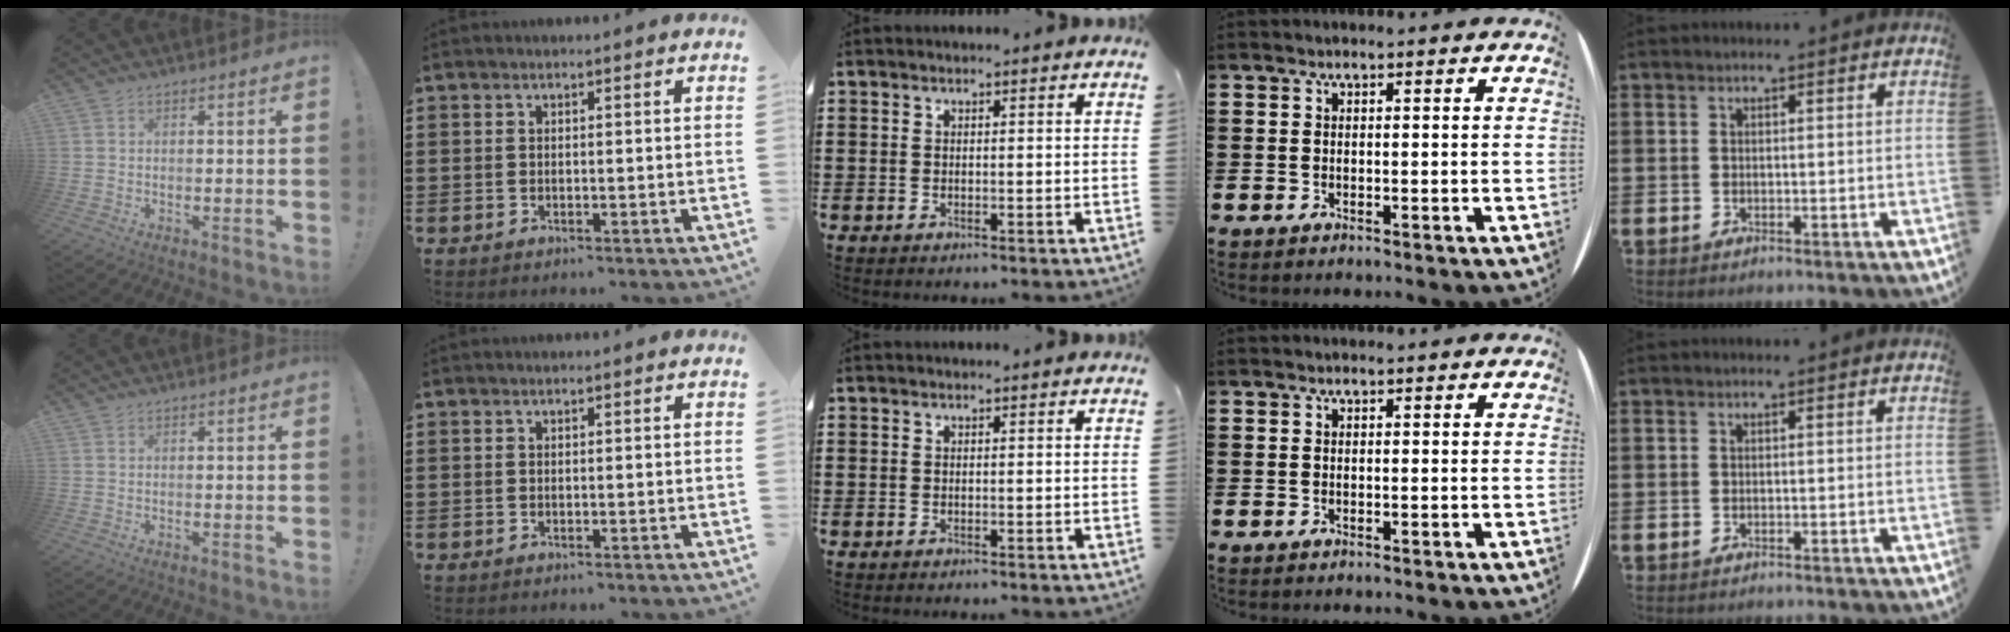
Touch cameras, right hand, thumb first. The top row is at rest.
{}